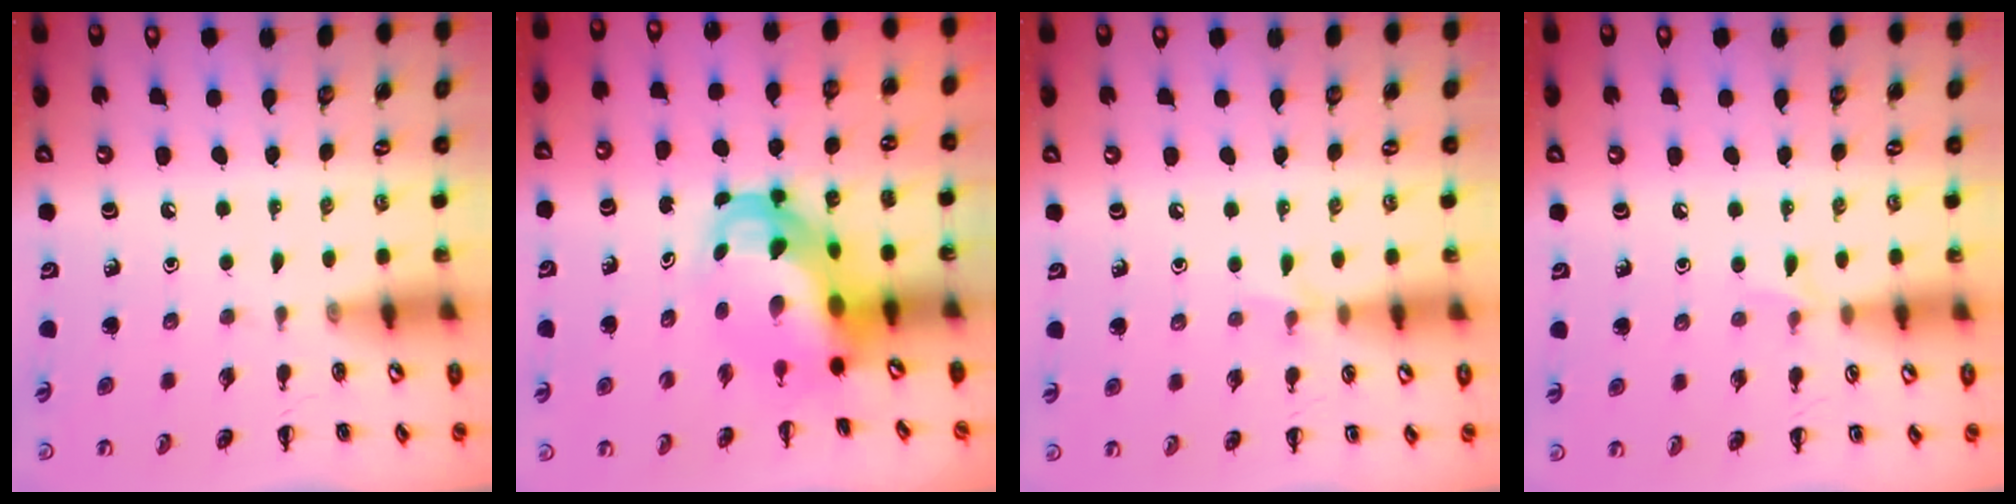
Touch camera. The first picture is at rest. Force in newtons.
{"total": 7.8, "press": 7.8, "slide": 1.1}
{"total": 4.0, "press": 3.7, "slide": 1.5}
{"total": 5.0, "press": 4.7, "slide": 1.8}